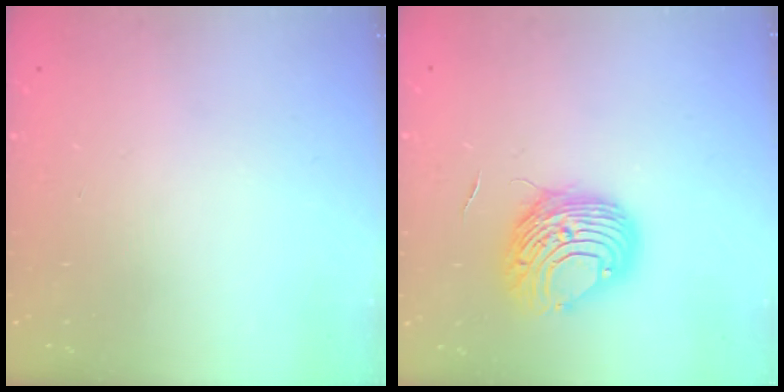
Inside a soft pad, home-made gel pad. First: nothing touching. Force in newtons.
{"total": 9.2, "press": 9.2, "slide": 1.1}